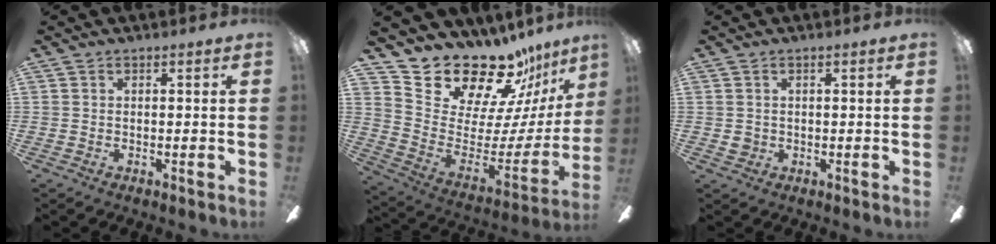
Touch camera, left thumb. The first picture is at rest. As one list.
[{"total": 20.1, "force": [18.5, 6.5, 4.6], "torque": [-0.082, -0.169, 0.333]}, {"total": 1.7, "force": [0.3, 1.4, 0.8], "torque": [-0.017, 0.005, 0.003]}]